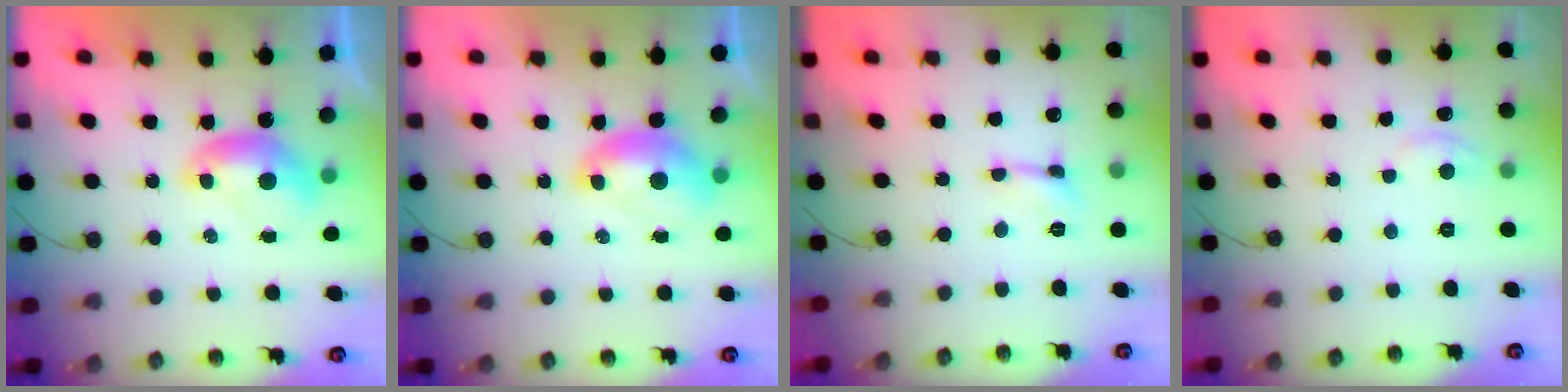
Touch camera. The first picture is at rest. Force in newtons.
{"total": 1.5, "press": 1.4, "slide": 0.6}
{"total": 0.5, "press": 0.5, "slide": 0.3}
{"total": 2.7, "press": 2.6, "slide": 0.5}